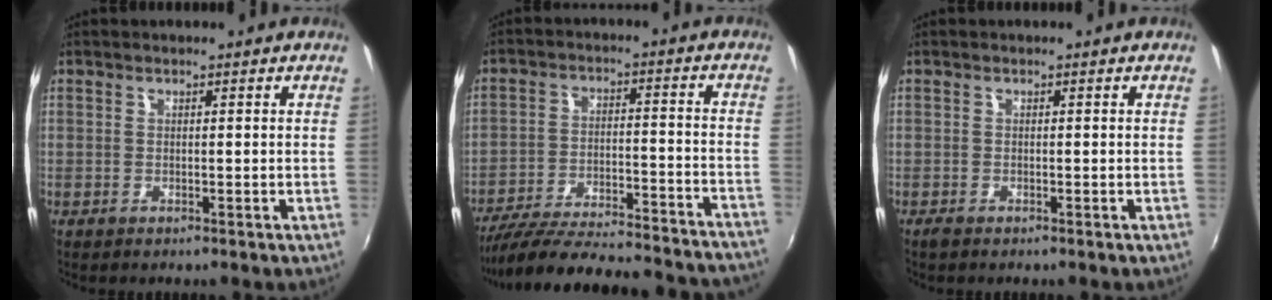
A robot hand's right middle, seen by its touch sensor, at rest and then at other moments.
{"total": 31.1, "force": [-28.0, 4.4, 12.6], "torque": [-0.215, -0.041, -0.377]}
{"total": 0.8, "force": [-0.7, 0.3, 0.3], "torque": [-0.007, -0.004, -0.015]}